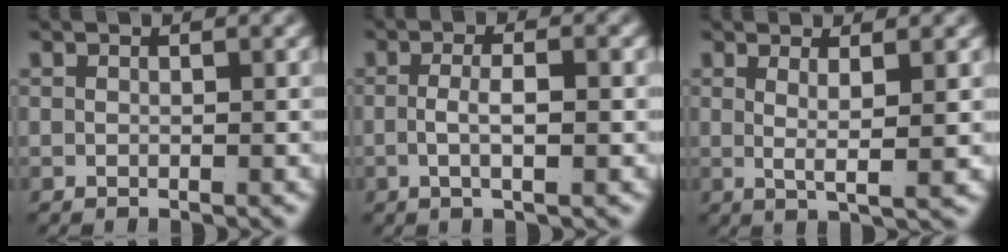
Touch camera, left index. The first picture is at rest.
{"total": 2.7, "force": [-0.7, 0.1, 2.6], "torque": [-0.052, -0.005, -0.007]}
{"total": 3.0, "force": [0.6, -0.3, 2.9], "torque": [-0.051, -0.011, 0.017]}